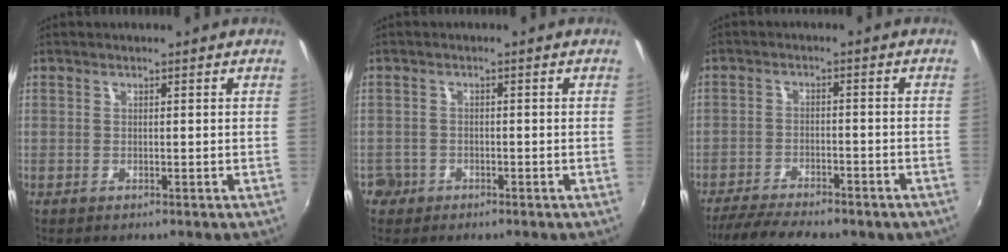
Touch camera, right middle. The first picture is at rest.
{"total": 3.3, "force": [-1.9, 2.6, 0.5], "torque": [-0.019, 0.000, -0.036]}
{"total": 14.2, "force": [-11.2, 4.5, 7.5], "torque": [-0.156, -0.036, -0.164]}